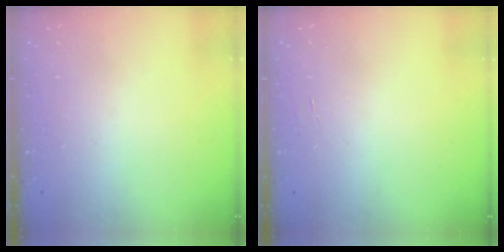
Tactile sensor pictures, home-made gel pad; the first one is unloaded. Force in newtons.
{"total": 1.3, "press": 1.3, "slide": 0.1}